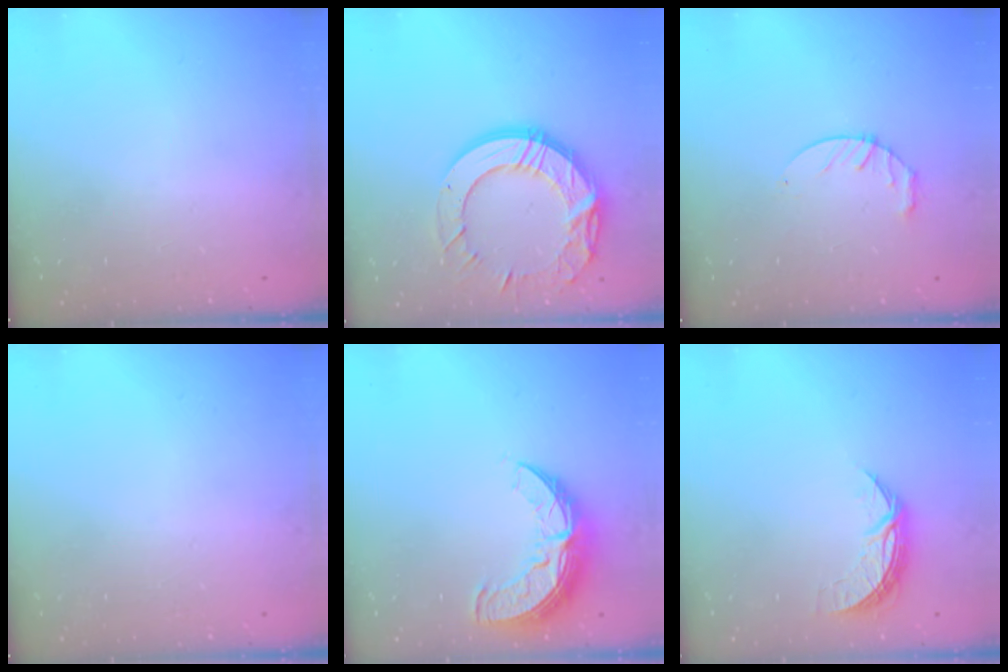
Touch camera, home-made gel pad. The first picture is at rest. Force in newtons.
{"total": 18.4, "press": 18.3, "slide": 1.1}
{"total": 6.8, "press": 6.8, "slide": 0.8}
{"total": 0.0}
{"total": 12.2, "press": 12.2, "slide": 1.1}
{"total": 6.8, "press": 6.8, "slide": 0.5}